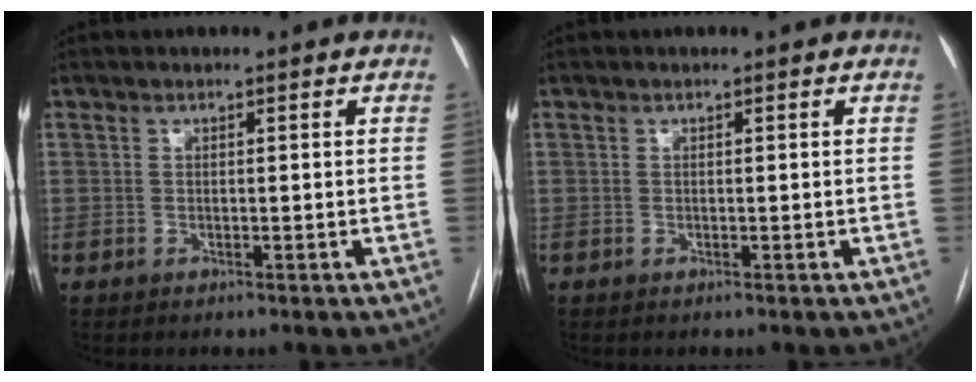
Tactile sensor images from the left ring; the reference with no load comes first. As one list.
[{"total": 0.0}]